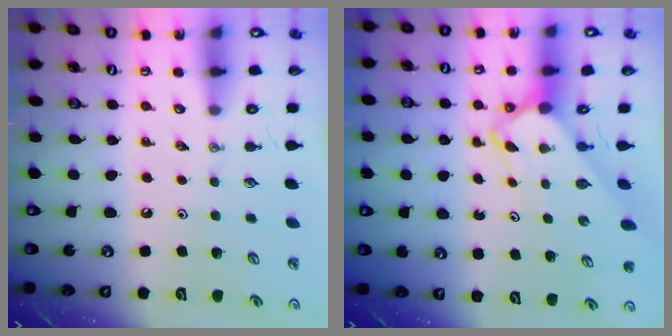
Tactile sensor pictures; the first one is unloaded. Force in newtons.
{"total": 4.2, "press": 4.2, "slide": 0.4}